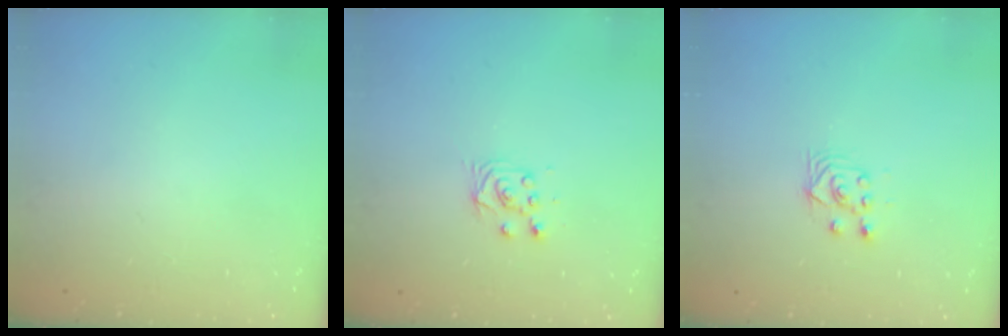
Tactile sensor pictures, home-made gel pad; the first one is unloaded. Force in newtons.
{"total": 6.1, "press": 6.1, "slide": 0.5}
{"total": 3.5, "press": 3.2, "slide": 1.4}